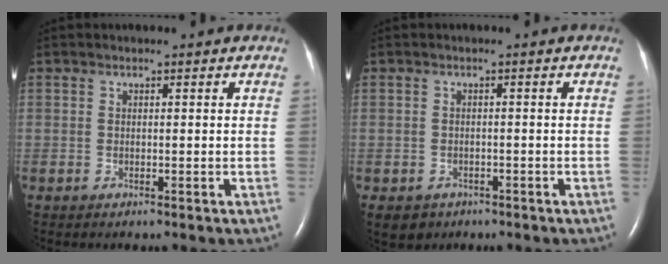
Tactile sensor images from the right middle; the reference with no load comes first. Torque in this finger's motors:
{"motor_torque": [0.12, -0.07, 0.08, 0.03]}